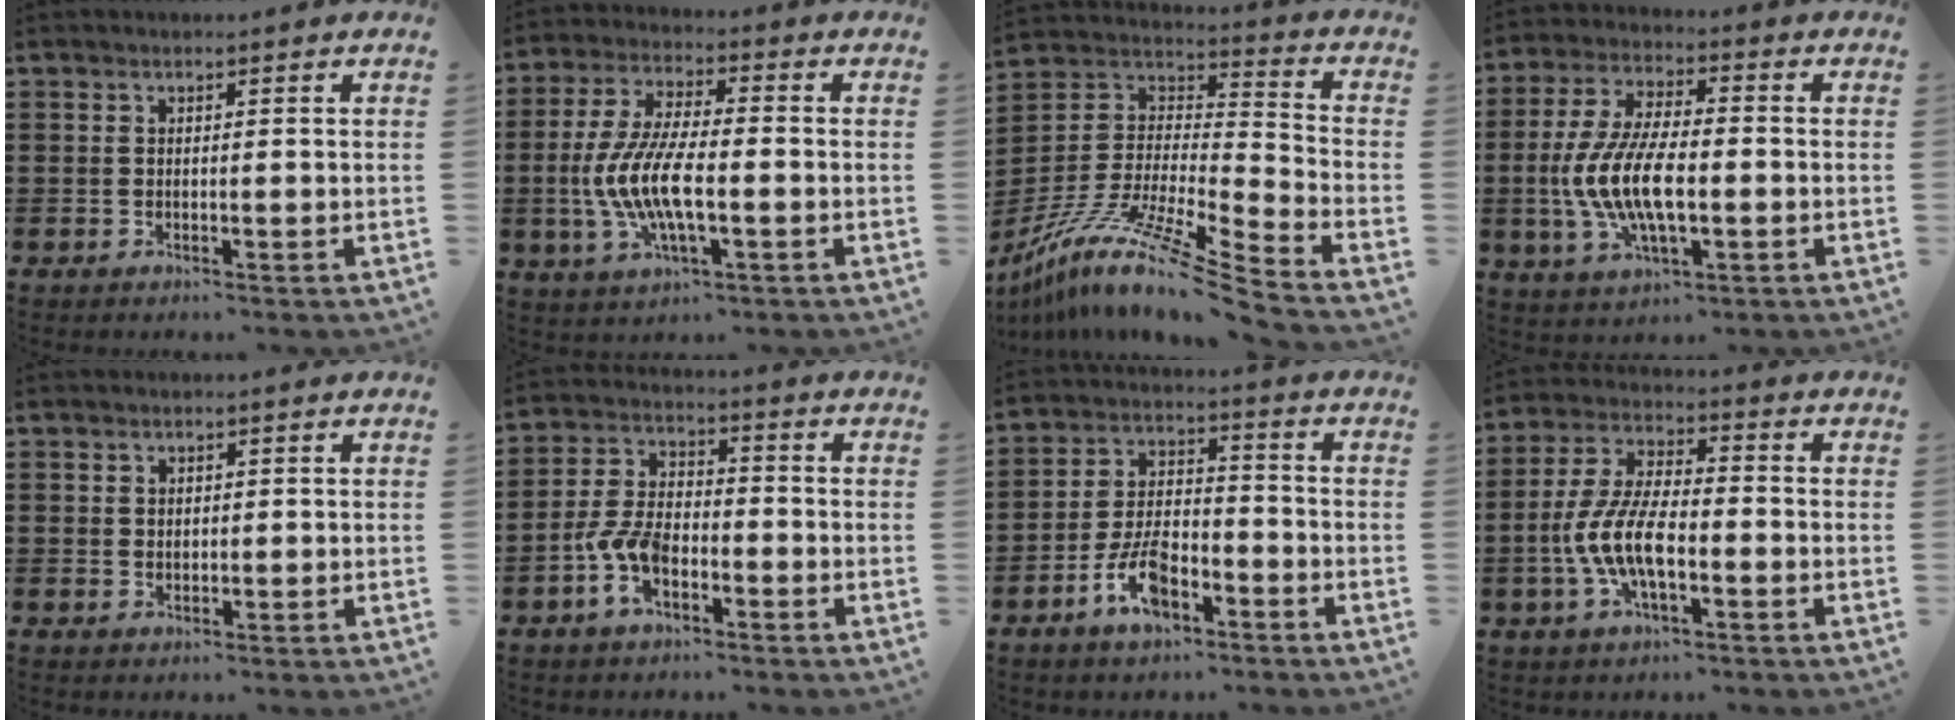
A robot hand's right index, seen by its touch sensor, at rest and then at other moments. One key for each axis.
{"total": 9.9, "fx": -2.3, "fy": 3.5, "fz": 9.0, "tx": -0.208, "ty": -0.014, "tz": -0.049}
{"total": 12.4, "fx": -9.8, "fy": 0.1, "fz": 7.6, "tx": -0.149, "ty": 0.001, "tz": -0.192}
{"total": 11.2, "fx": -2.0, "fy": 4.4, "fz": 10.0, "tx": -0.225, "ty": -0.013, "tz": -0.040}
{"total": 1.2, "fx": 0.8, "fy": 0.9, "fz": 0.3, "tx": -0.007, "ty": 0.004, "tz": 0.015}
{"total": 7.0, "fx": -3.1, "fy": 3.6, "fz": 5.1, "tx": -0.136, "ty": -0.003, "tz": -0.067}
{"total": 8.0, "fx": -4.4, "fy": 3.7, "fz": 5.6, "tx": -0.124, "ty": 0.005, "tz": -0.082}
{"total": 9.1, "fx": -2.7, "fy": 3.5, "fz": 7.9, "tx": -0.188, "ty": -0.011, "tz": -0.058}